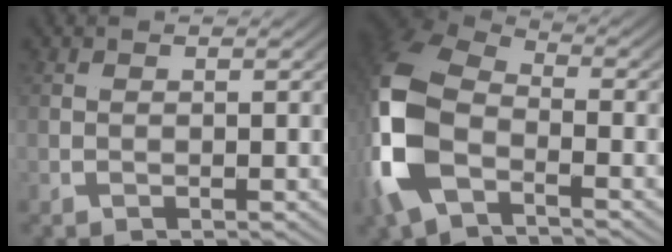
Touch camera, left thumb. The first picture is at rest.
{"total": 11.1, "force": [-0.8, 7.6, 8.1], "torque": [-0.220, 0.000, -0.022]}